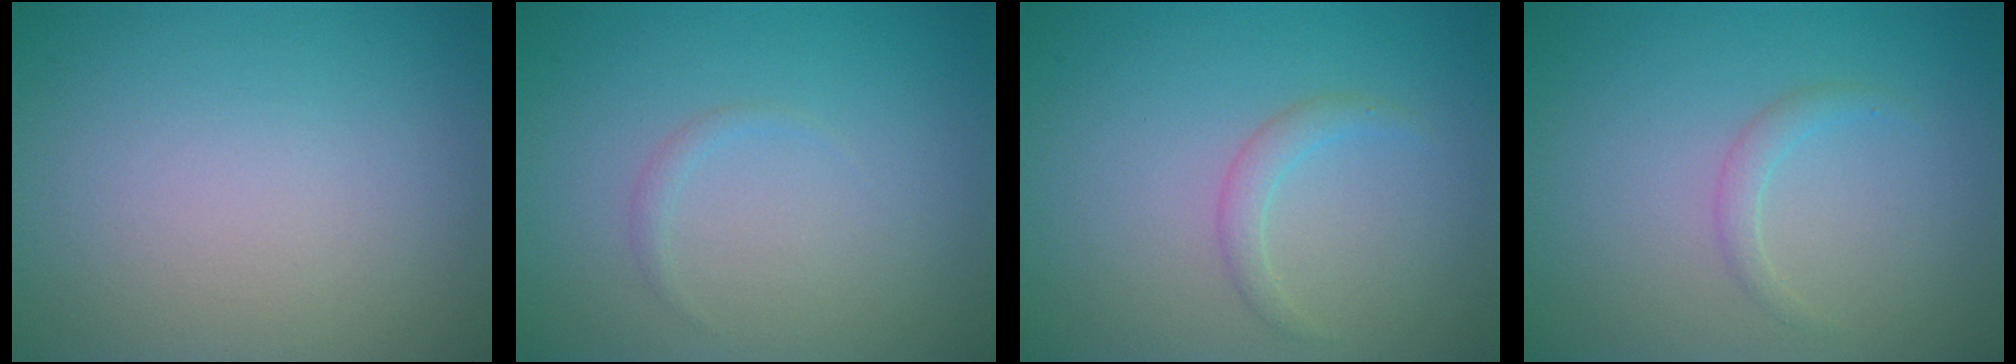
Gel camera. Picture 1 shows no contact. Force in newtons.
{"total": 0.6, "press": 0.6, "slide": 0.1}
{"total": 1.3, "press": 1.3, "slide": 0.1}
{"total": 1.1, "press": 1.1, "slide": 0.2}